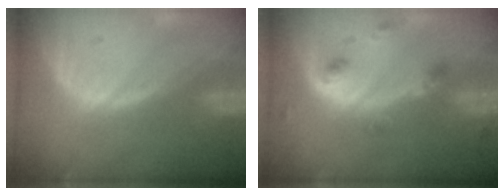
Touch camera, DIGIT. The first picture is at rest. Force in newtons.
{"total": 4.5, "press": 4.0, "slide": 2.0}